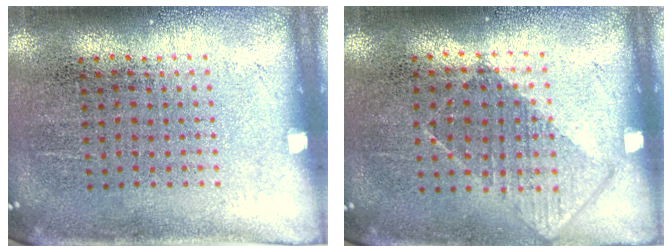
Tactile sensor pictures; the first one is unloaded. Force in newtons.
{"total": 0.8, "press": 0.6, "slide": 0.4}